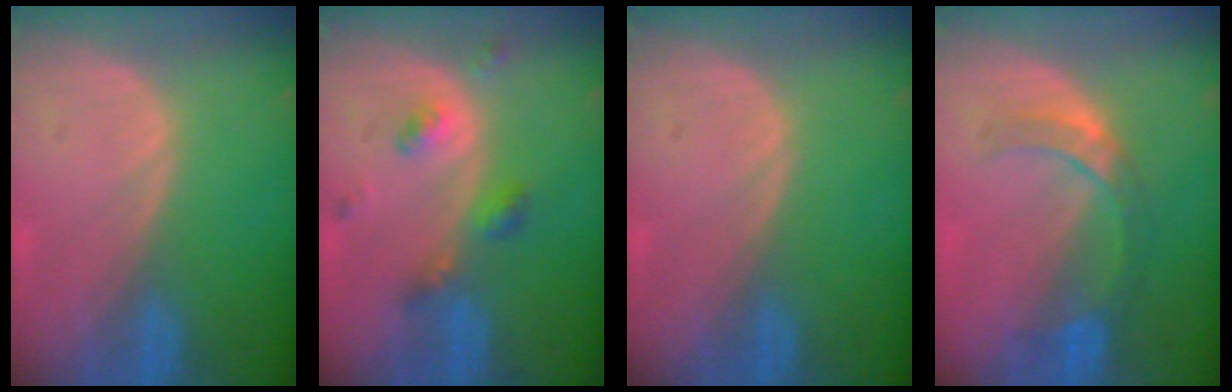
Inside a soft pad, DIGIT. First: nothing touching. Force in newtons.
{"total": 4.8, "press": 4.3, "slide": 2.1}
{"total": 0.0}
{"total": 5.0, "press": 4.9, "slide": 1.0}